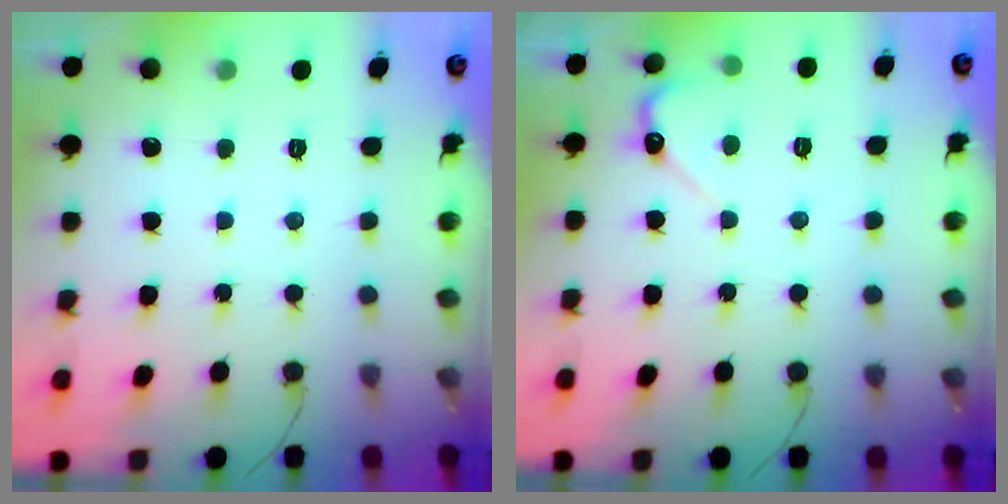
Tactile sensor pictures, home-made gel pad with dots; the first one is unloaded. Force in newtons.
{"total": 3.3, "press": 3.3, "slide": 0.3}